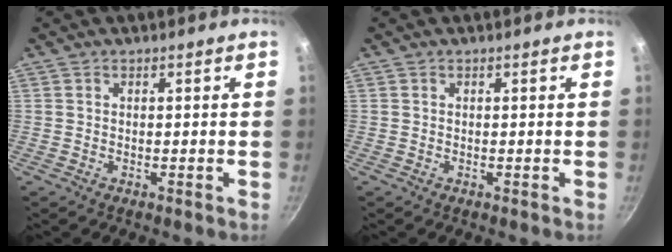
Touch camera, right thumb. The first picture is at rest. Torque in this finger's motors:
{"motor_torque": [-0.32, 0.32, -0.22, 0.21, 0.00]}